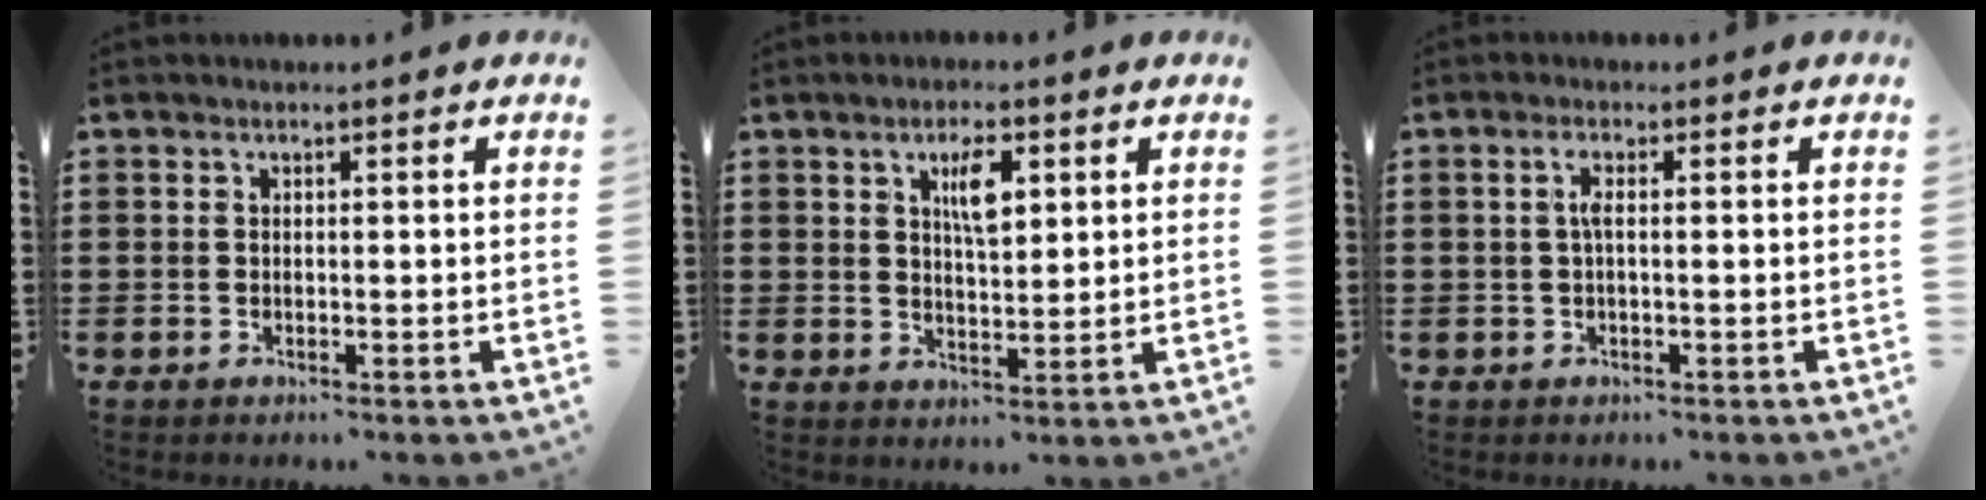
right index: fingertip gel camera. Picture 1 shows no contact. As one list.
[{"total": 5.0, "force": [2.0, 1.7, 4.2], "torque": [-0.074, 0.002, 0.030]}, {"total": 1.9, "force": [-0.1, 0.3, 1.9], "torque": [-0.038, 0.002, -0.003]}]